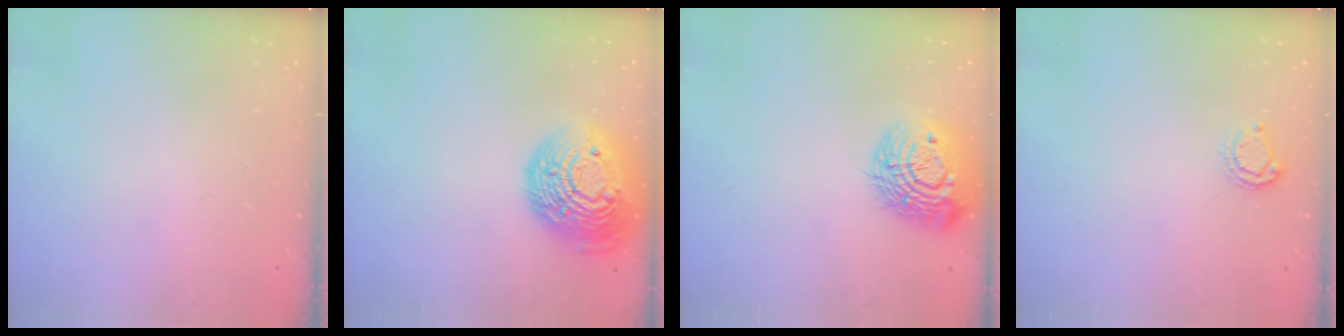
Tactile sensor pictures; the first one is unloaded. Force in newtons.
{"total": 22.1, "press": 22.0, "slide": 1.7}
{"total": 15.9, "press": 15.9, "slide": 1.0}
{"total": 4.8, "press": 4.8, "slide": 0.5}